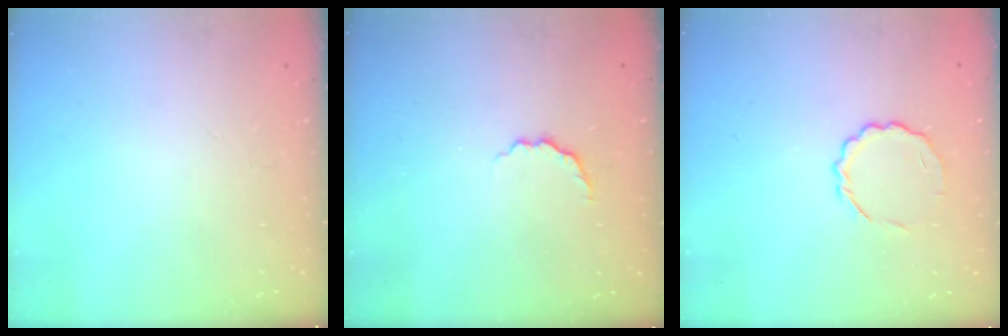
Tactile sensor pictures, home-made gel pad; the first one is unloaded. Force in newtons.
{"total": 3.2, "press": 3.1, "slide": 0.8}
{"total": 6.2, "press": 6.0, "slide": 1.5}